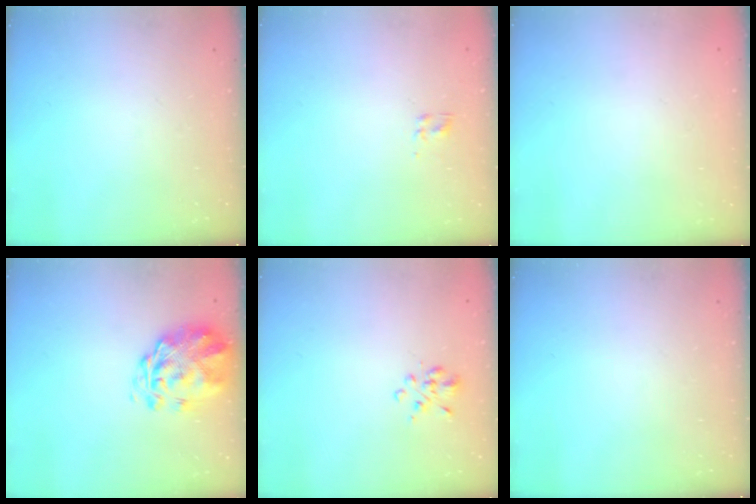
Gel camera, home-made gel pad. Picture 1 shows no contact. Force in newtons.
{"total": 2.3, "press": 2.0, "slide": 1.2}
{"total": 1.6, "press": 1.6, "slide": 0.2}
{"total": 2.8, "press": 2.5, "slide": 1.3}
{"total": 2.2, "press": 1.9, "slide": 1.1}
{"total": 0.0}